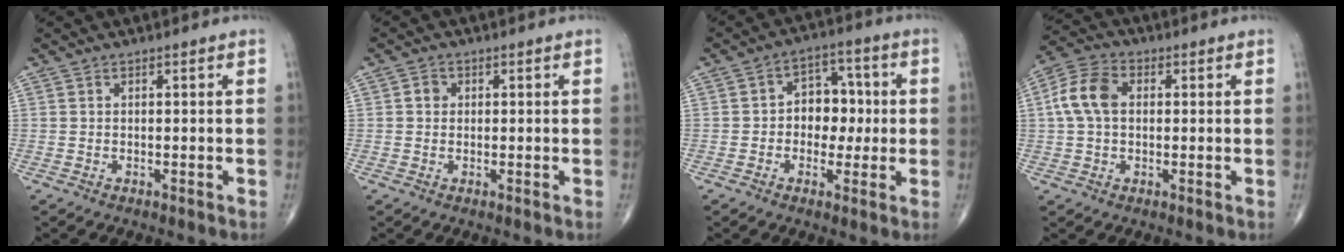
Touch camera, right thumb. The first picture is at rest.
{"total": 1.7, "force": [0.2, 1.6, 0.7], "torque": [-0.004, 0.003, 0.000]}
{"total": 8.6, "force": [-0.1, 6.5, 5.7], "torque": [-0.033, 0.024, -0.010]}
{"total": 8.3, "force": [1.0, 5.6, 6.1], "torque": [-0.125, 0.023, 0.013]}